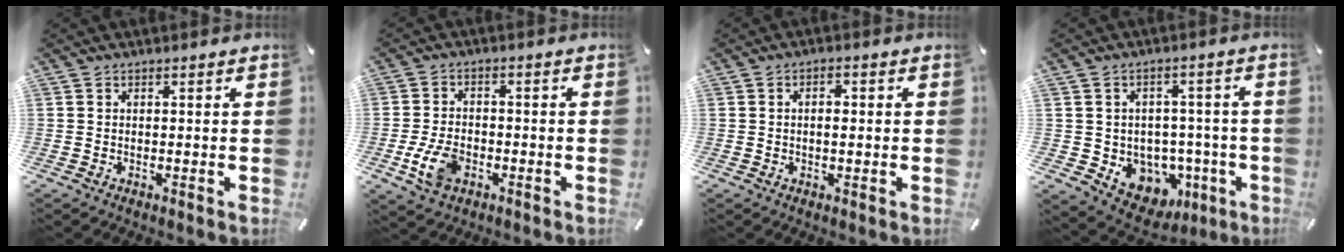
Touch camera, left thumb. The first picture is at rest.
{"total": 7.7, "force": [-2.8, 4.9, 5.2], "torque": [-0.118, 0.006, -0.051]}
{"total": 1.8, "force": [0.0, 0.8, 1.7], "torque": [-0.031, 0.004, -0.002]}
{"total": 7.5, "force": [-1.5, 7.1, 1.9], "torque": [-0.025, -0.004, -0.011]}